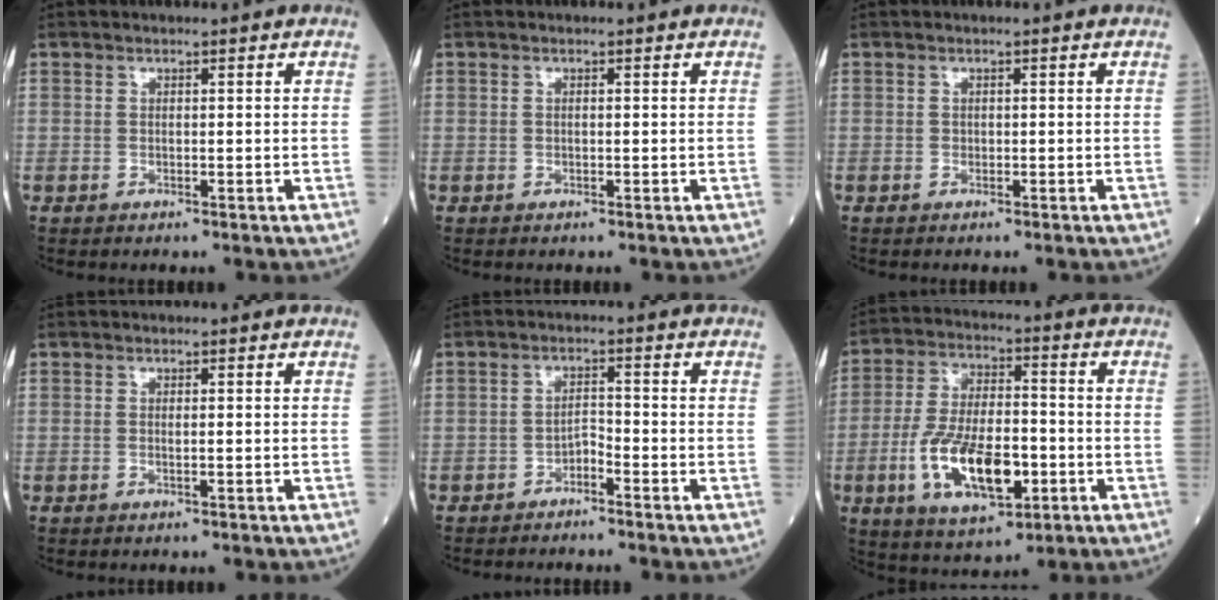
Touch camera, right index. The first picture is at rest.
{"total": 0.6, "force": [0.0, 0.4, 0.5], "torque": [-0.020, 0.005, 0.001]}
{"total": 0.7, "force": [-0.1, 0.6, 0.3], "torque": [-0.016, 0.008, -0.001]}
{"total": 1.0, "force": [-0.1, 0.4, 1.0], "torque": [-0.028, -0.001, 0.000]}
{"total": 2.9, "force": [-2.2, 1.2, 1.4], "torque": [-0.032, 0.004, -0.038]}
{"total": 15.1, "force": [-4.6, 6.1, 13.0], "torque": [-0.262, -0.003, -0.075]}